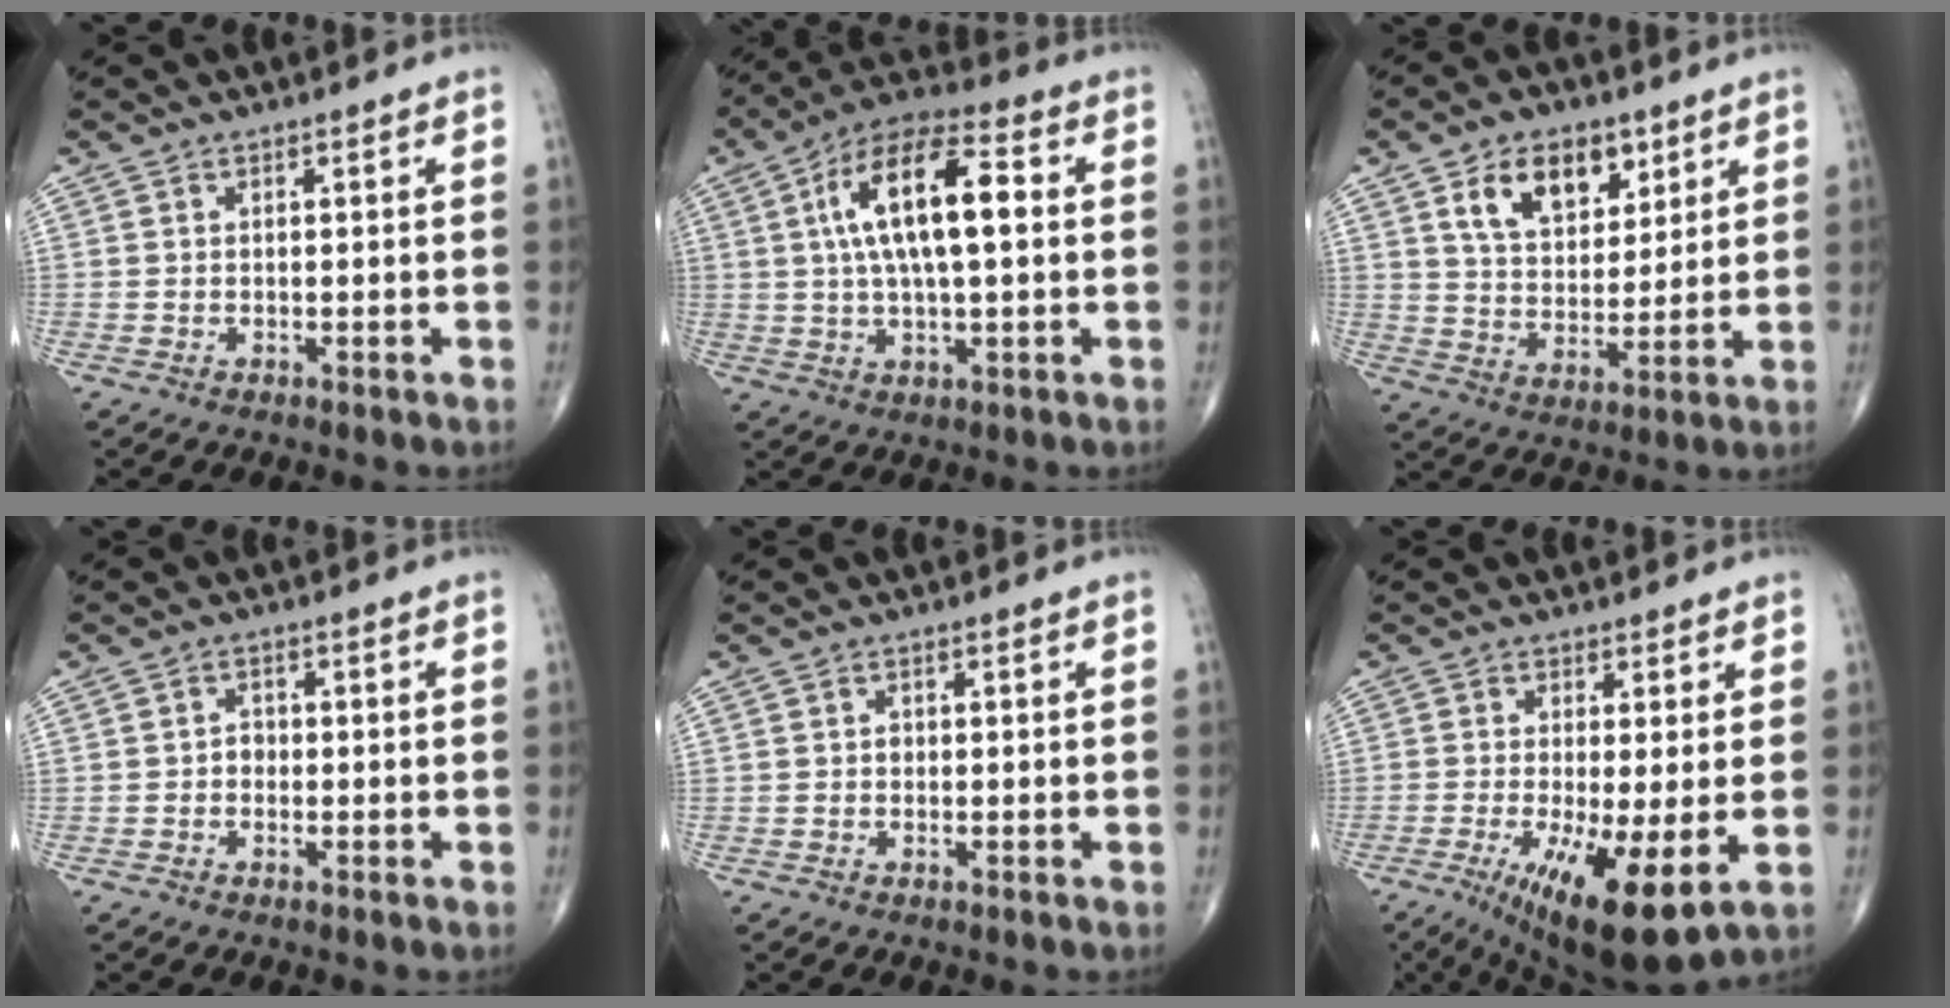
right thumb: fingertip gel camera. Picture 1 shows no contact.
{"total": 16.0, "force": [2.5, 6.3, 14.5], "torque": [-0.257, 0.025, 0.036]}
{"total": 12.1, "force": [6.0, 7.5, 7.4], "torque": [-0.090, -0.028, 0.108]}
{"total": 1.6, "force": [-0.4, 1.4, 0.8], "torque": [-0.002, 0.006, -0.011]}
{"total": 0.7, "force": [-0.1, 0.6, 0.4], "torque": [-0.002, 0.002, -0.003]}
{"total": 12.8, "force": [-3.7, 3.2, 11.8], "torque": [-0.204, -0.028, -0.051]}